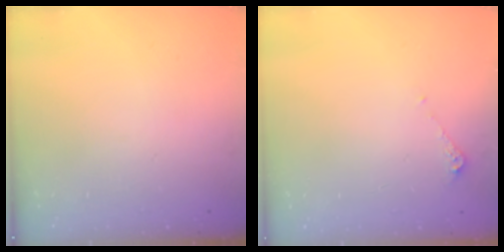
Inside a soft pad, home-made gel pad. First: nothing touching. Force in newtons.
{"total": 4.3, "press": 4.2, "slide": 0.5}